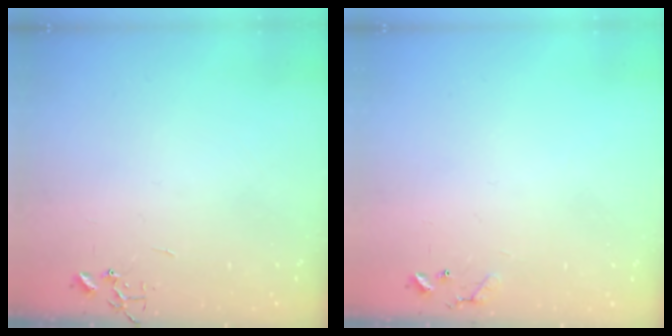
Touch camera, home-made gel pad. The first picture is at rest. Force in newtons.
{"total": 7.7, "press": 7.7, "slide": 0.5}